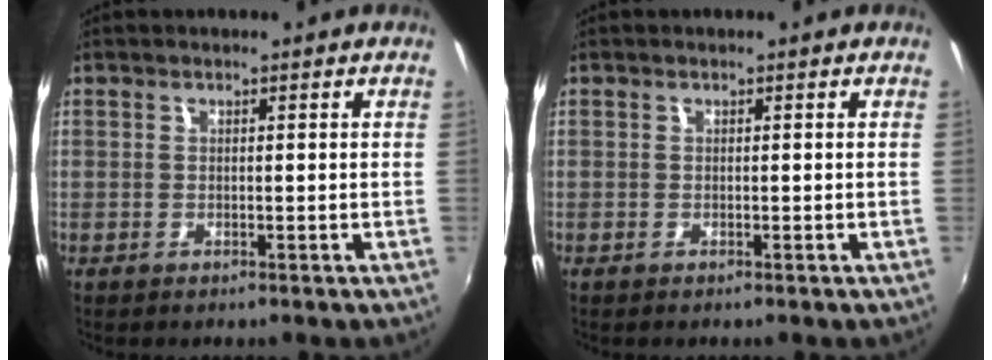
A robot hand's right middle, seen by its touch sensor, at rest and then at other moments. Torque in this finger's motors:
{"motor_torque": [0.12, -0.17, 0.04, 0.00]}